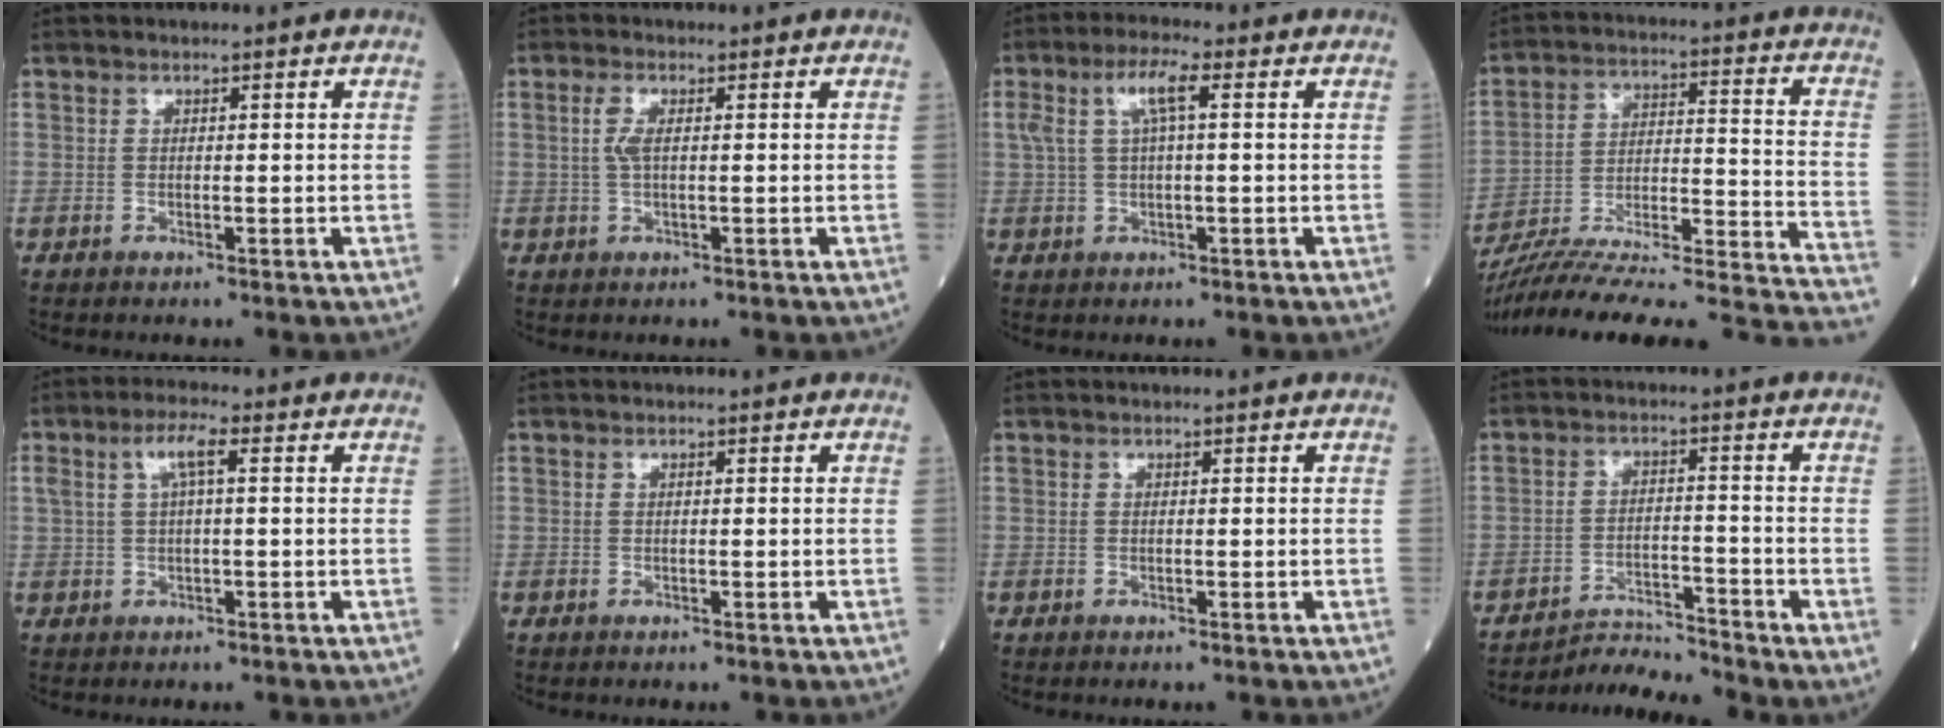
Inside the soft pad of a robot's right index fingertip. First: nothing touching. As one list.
[{"total": 2.3, "force": [0.3, 0.6, 2.1], "torque": [-0.051, 0.002, 0.006]}, {"total": 5.0, "force": [1.4, 0.9, 4.7], "torque": [-0.101, 0.023, 0.033]}, {"total": 30.6, "force": [-26.5, 1.9, 15.3], "torque": [-0.185, -0.022, -0.383]}, {"total": 4.0, "force": [1.2, 0.8, 3.8], "torque": [-0.080, 0.019, 0.027]}, {"total": 0.0}, {"total": 0.0}, {"total": 4.9, "force": [-4.7, -1.3, -0.6], "torque": [0.004, -0.010, -0.081]}]